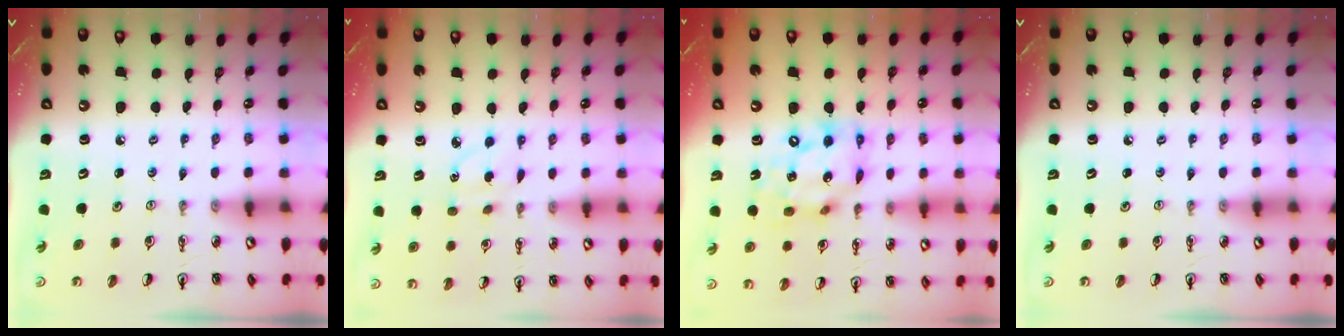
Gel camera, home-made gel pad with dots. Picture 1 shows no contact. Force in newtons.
{"total": 3.5, "press": 3.4, "slide": 0.7}
{"total": 14.4, "press": 14.4, "slide": 1.0}
{"total": 0.0}